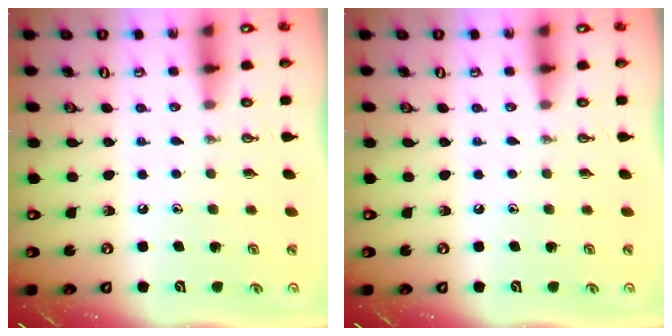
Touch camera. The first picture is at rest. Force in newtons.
{"total": 0.0}